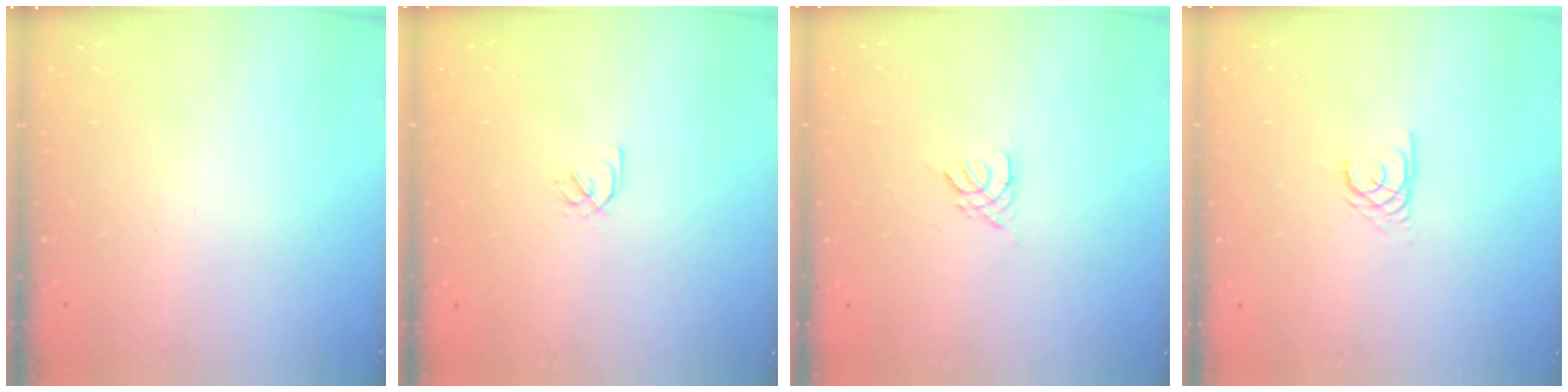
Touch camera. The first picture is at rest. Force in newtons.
{"total": 2.1, "press": 2.0, "slide": 0.7}
{"total": 2.8, "press": 2.7, "slide": 0.5}
{"total": 2.2, "press": 2.2, "slide": 0.3}